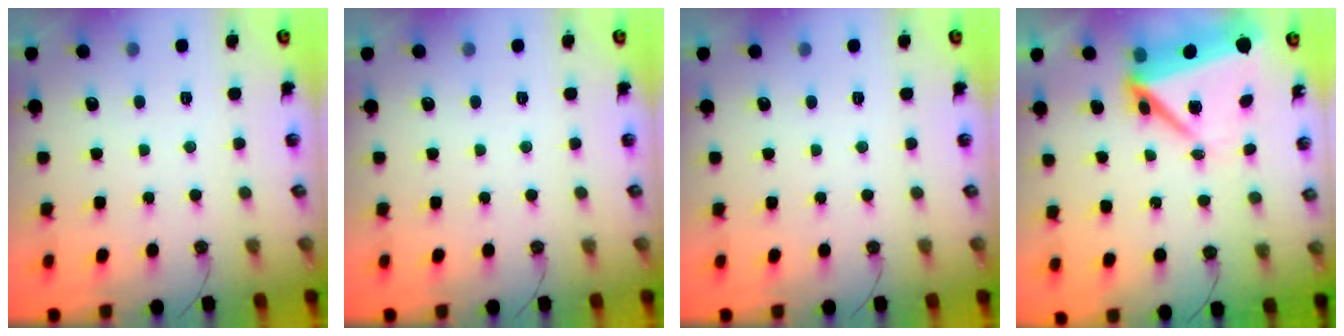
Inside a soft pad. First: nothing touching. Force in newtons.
{"total": 0.0}
{"total": 0.0}
{"total": 10.2, "press": 10.1, "slide": 1.0}